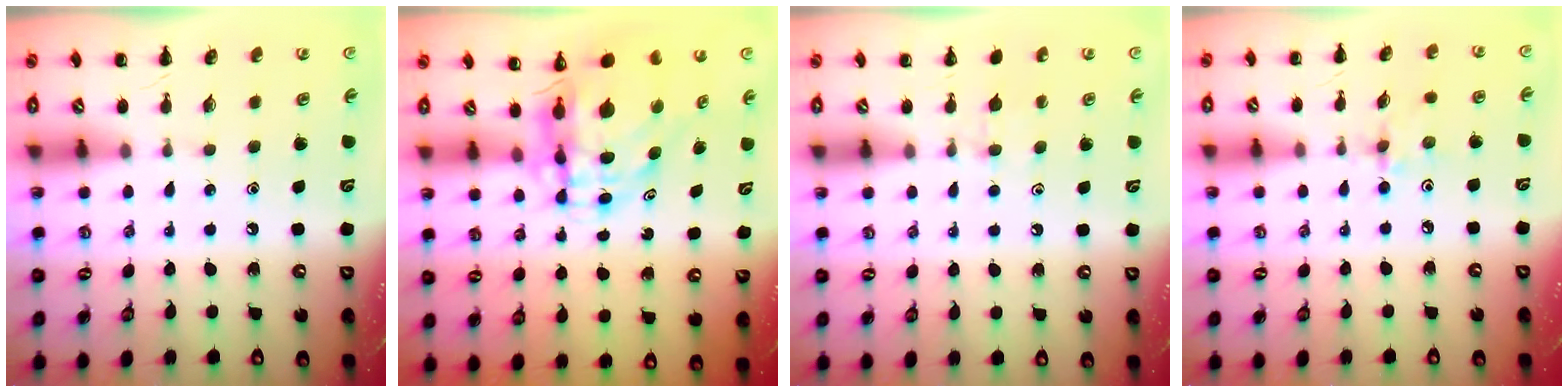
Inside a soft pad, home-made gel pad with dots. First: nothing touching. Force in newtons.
{"total": 7.1, "press": 6.9, "slide": 1.4}
{"total": 5.9, "press": 5.7, "slide": 1.7}
{"total": 2.2, "press": 2.2, "slide": 0.5}